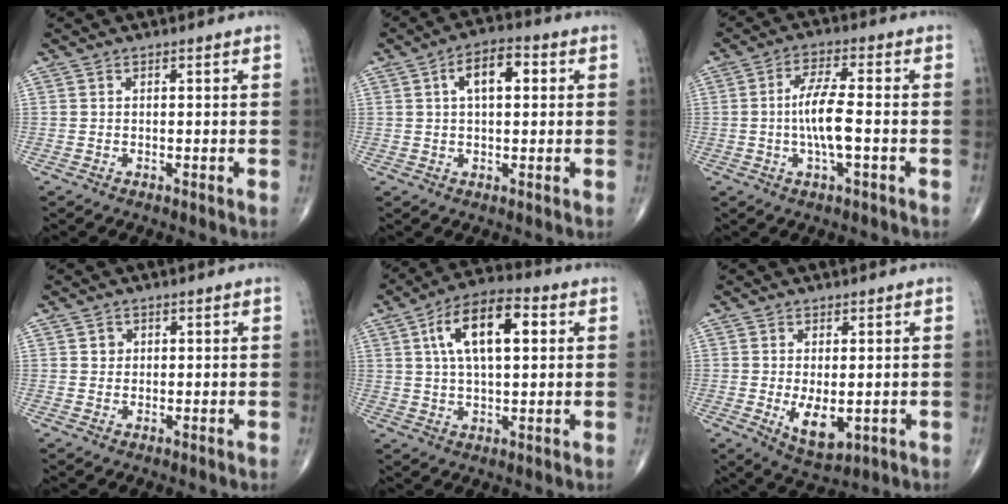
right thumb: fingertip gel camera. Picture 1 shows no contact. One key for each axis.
{"total": 7.3, "fx": 1.8, "fy": 3.6, "fz": 6.1, "tx": -0.090, "ty": 0.014, "tz": 0.024}
{"total": 7.9, "fx": -1.1, "fy": 1.9, "fz": 7.6, "tx": -0.155, "ty": 0.011, "tz": -0.025}
{"total": 1.5, "fx": 0.4, "fy": 1.3, "fz": 0.4, "tx": 0.002, "ty": 0.000, "tz": 0.004}
{"total": 13.6, "fx": 3.7, "fy": 6.2, "fz": 11.5, "tx": -0.191, "ty": 0.013, "tz": 0.057}
{"total": 7.0, "fx": -1.1, "fy": 3.4, "fz": 6.0, "tx": -0.090, "ty": -0.017, "tz": -0.006}